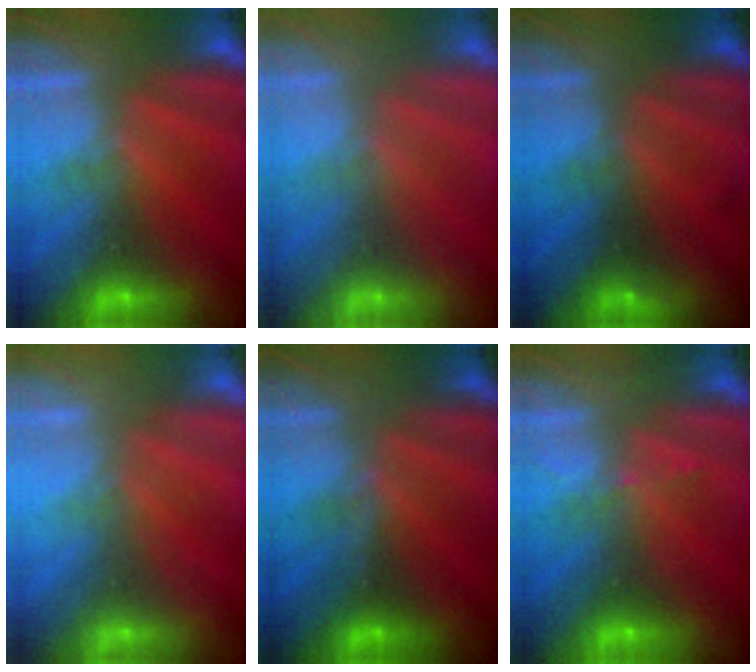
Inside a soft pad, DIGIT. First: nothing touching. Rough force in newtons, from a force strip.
{"total": 2.9}
{"total": 1.2}
{"total": 2.3}
{"total": 2.7}
{"total": 2.3}